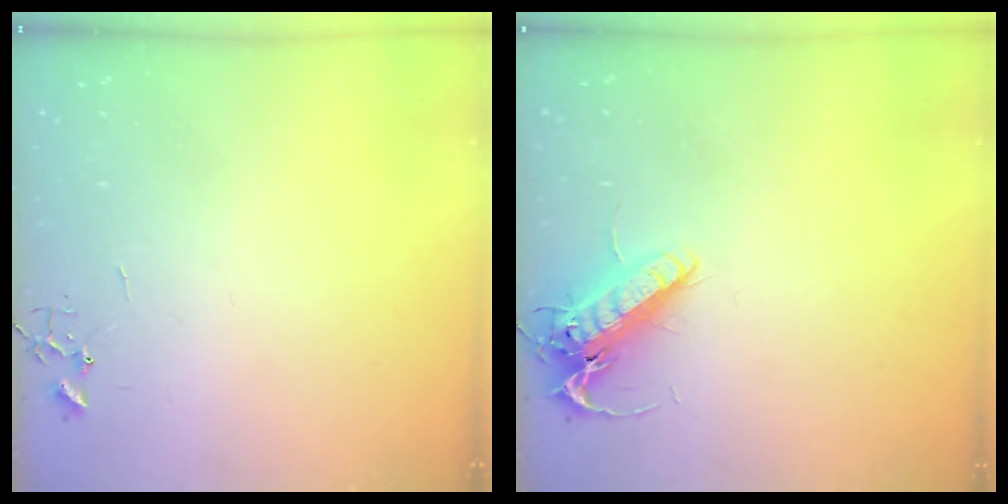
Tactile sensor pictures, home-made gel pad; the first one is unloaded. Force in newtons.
{"total": 13.8, "press": 13.6, "slide": 2.3}